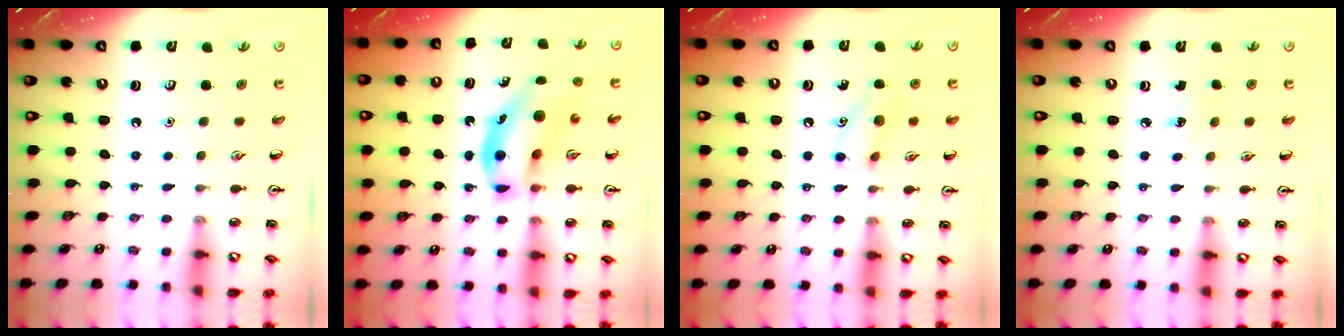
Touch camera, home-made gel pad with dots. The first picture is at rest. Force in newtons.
{"total": 10.7, "press": 10.4, "slide": 2.8}
{"total": 9.6, "press": 9.6, "slide": 1.1}
{"total": 2.5, "press": 2.3, "slide": 0.9}